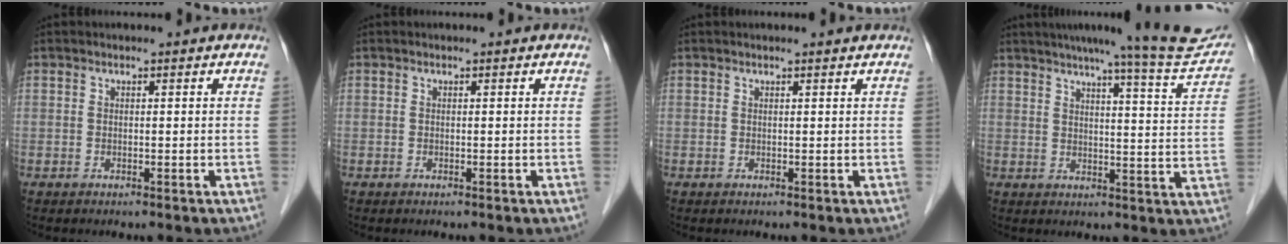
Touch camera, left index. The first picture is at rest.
{"total": 0.0}
{"total": 1.6, "force": [1.5, -0.3, 0.5], "torque": [-0.015, 0.002, 0.018]}
{"total": 16.3, "force": [14.9, -0.3, 6.5], "torque": [-0.087, -0.049, 0.173]}